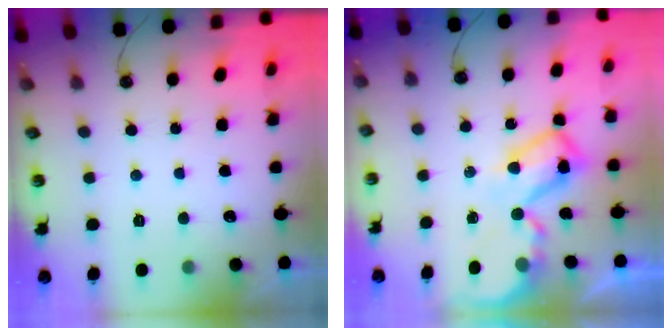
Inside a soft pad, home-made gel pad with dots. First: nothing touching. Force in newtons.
{"total": 8.9, "press": 8.9, "slide": 0.7}